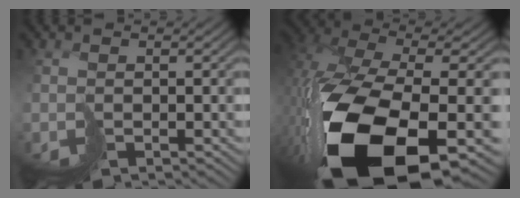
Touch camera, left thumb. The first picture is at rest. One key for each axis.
{"total": 17.5, "fx": -5.5, "fy": 8.1, "fz": 14.6, "tx": -0.331, "ty": -0.057, "tz": -0.051}